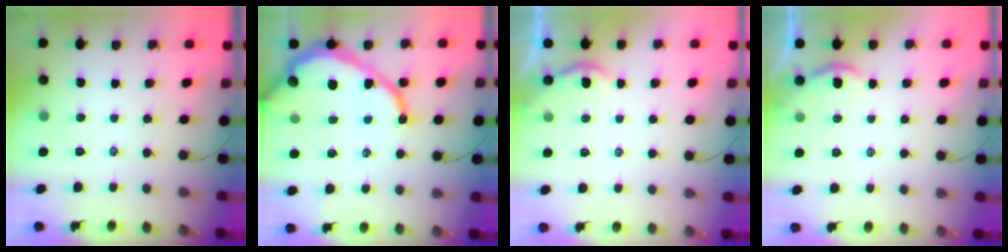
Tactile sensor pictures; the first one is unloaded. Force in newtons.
{"total": 16.2, "press": 16.2, "slide": 1.5}
{"total": 1.8, "press": 1.7, "slide": 0.5}
{"total": 2.0, "press": 2.0, "slide": 0.2}